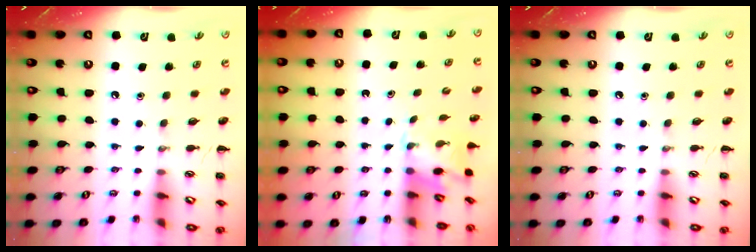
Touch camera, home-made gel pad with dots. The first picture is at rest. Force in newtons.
{"total": 1.7, "press": 1.5, "slide": 0.6}
{"total": 0.0}